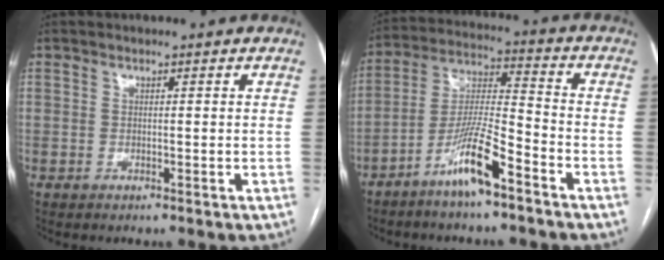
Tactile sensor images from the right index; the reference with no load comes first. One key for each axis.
{"total": 10.2, "fx": -6.3, "fy": 0.8, "fz": 8.0, "tx": -0.162, "ty": -0.005, "tz": -0.122}